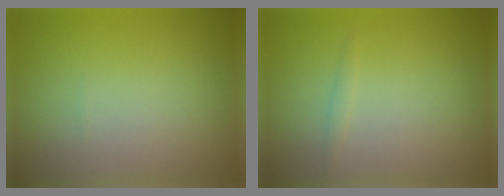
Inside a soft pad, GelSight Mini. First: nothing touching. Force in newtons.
{"total": 0.5, "press": 0.5, "slide": 0.0}